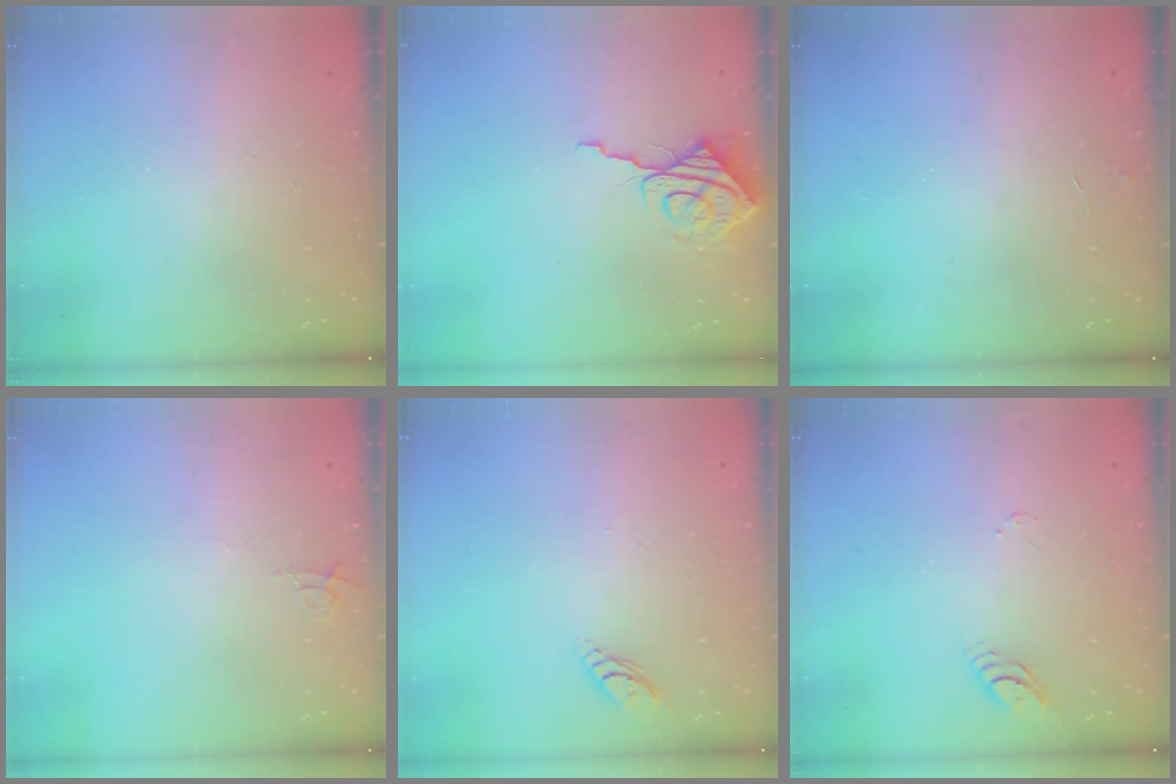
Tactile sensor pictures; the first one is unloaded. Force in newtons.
{"total": 8.4, "press": 8.4, "slide": 0.8}
{"total": 2.9, "press": 2.9, "slide": 0.3}
{"total": 2.9, "press": 2.9, "slide": 0.3}
{"total": 4.4, "press": 4.4, "slide": 0.6}
{"total": 3.9, "press": 3.8, "slide": 0.2}